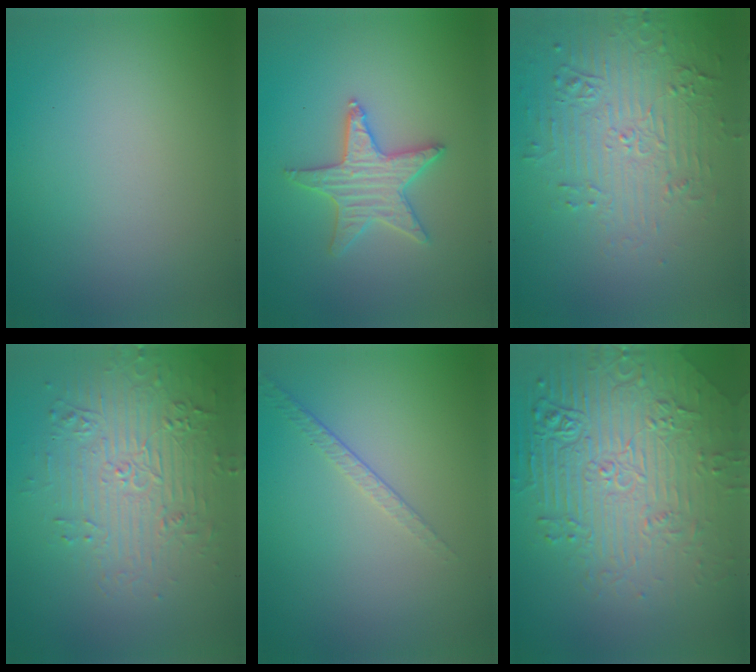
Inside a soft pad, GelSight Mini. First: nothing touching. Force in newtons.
{"total": 3.5, "press": 3.4, "slide": 0.8}
{"total": 5.2, "press": 3.7, "slide": 3.7}
{"total": 4.5, "press": 4.0, "slide": 2.0}
{"total": 1.4, "press": 0.8, "slide": 1.1}
{"total": 8.9, "press": 6.1, "slide": 6.5}